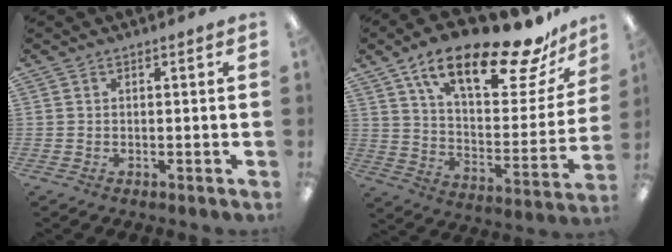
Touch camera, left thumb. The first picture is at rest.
{"total": 23.3, "force": [15.9, 8.0, 15.0], "torque": [-0.231, -0.095, 0.262]}